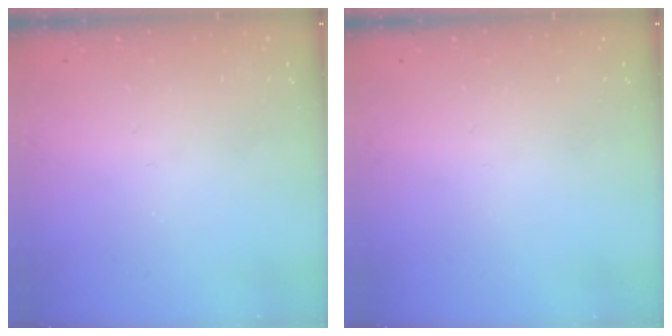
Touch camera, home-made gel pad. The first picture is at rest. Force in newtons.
{"total": 0.0}